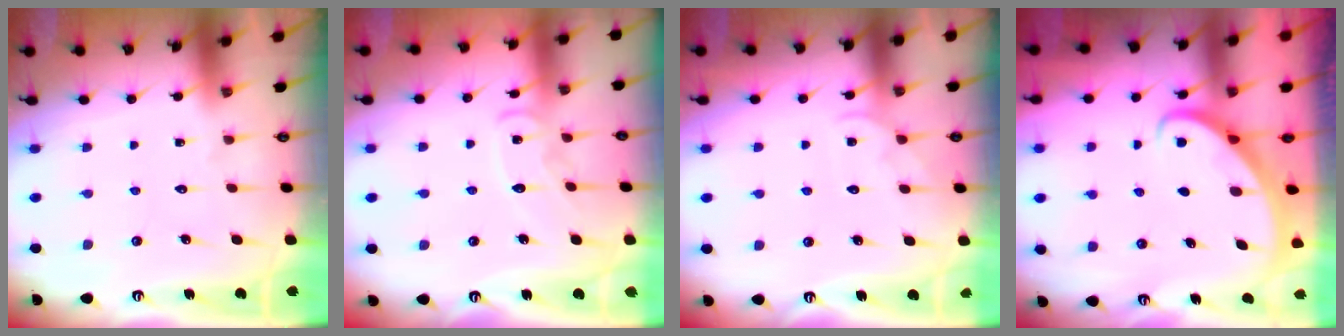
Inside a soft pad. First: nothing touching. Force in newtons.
{"total": 8.2, "press": 8.2, "slide": 0.2}
{"total": 2.4, "press": 2.4, "slide": 0.4}
{"total": 2.7, "press": 2.7, "slide": 0.2}